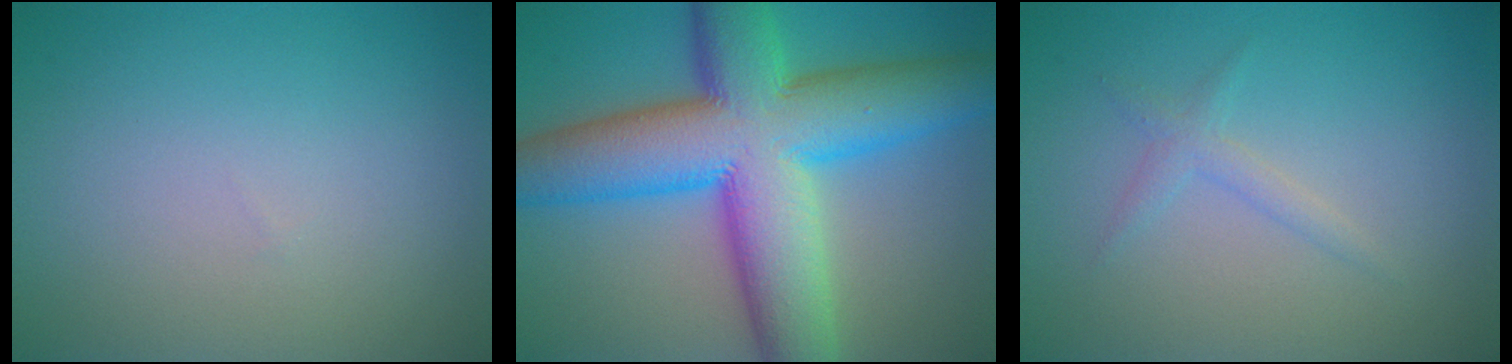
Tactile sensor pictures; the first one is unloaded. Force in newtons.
{"total": 14.8, "press": 14.8, "slide": 0.1}
{"total": 1.3, "press": 1.3, "slide": 0.1}